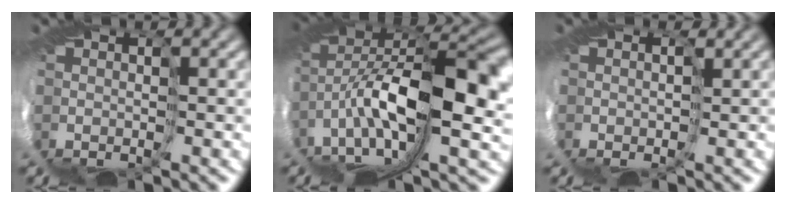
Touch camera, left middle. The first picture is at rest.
{"total": 11.2, "force": [1.5, 4.6, 10.1], "torque": [-0.216, 0.010, 0.030]}
{"total": 0.7, "force": [0.0, 0.1, 0.7], "torque": [-0.022, 0.001, -0.004]}